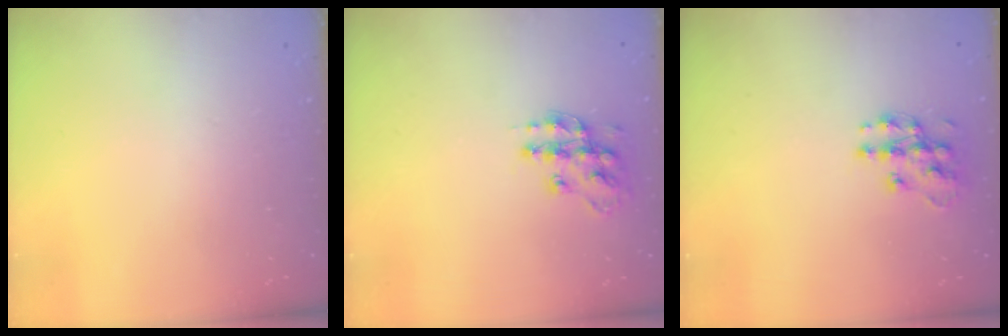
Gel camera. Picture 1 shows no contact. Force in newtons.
{"total": 13.8, "press": 13.7, "slide": 0.8}
{"total": 11.3, "press": 11.3, "slide": 0.7}